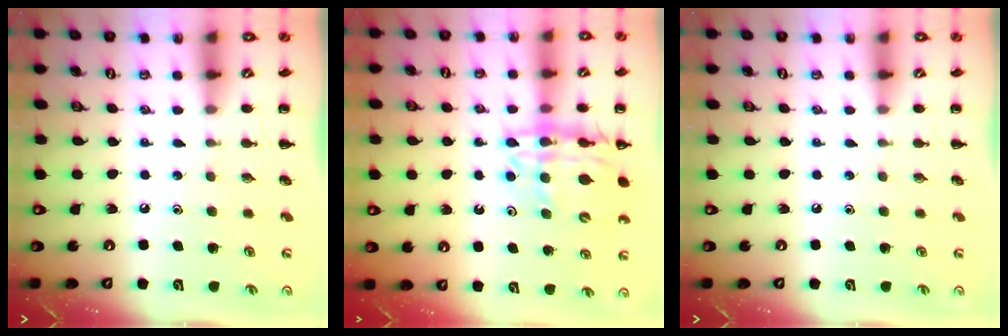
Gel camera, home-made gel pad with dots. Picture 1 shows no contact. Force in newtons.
{"total": 15.8, "press": 15.4, "slide": 3.8}
{"total": 0.0}